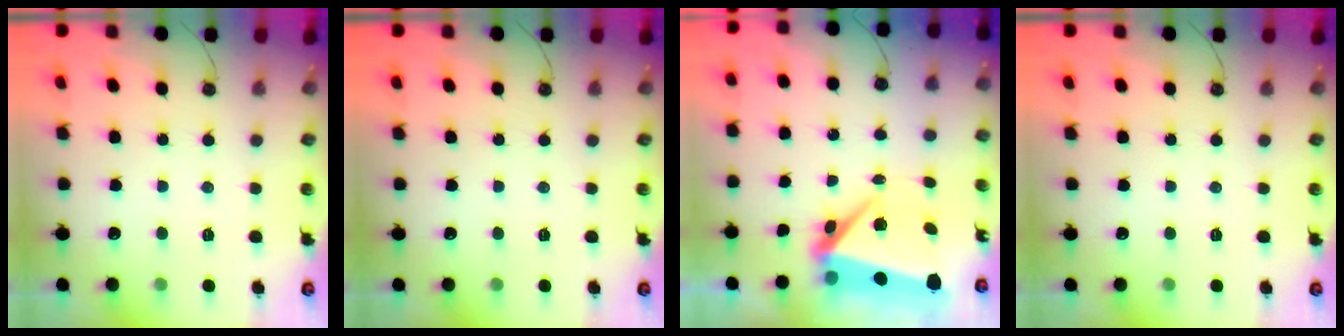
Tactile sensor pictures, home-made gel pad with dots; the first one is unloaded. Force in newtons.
{"total": 0.0}
{"total": 8.9, "press": 8.9, "slide": 0.8}
{"total": 0.0}